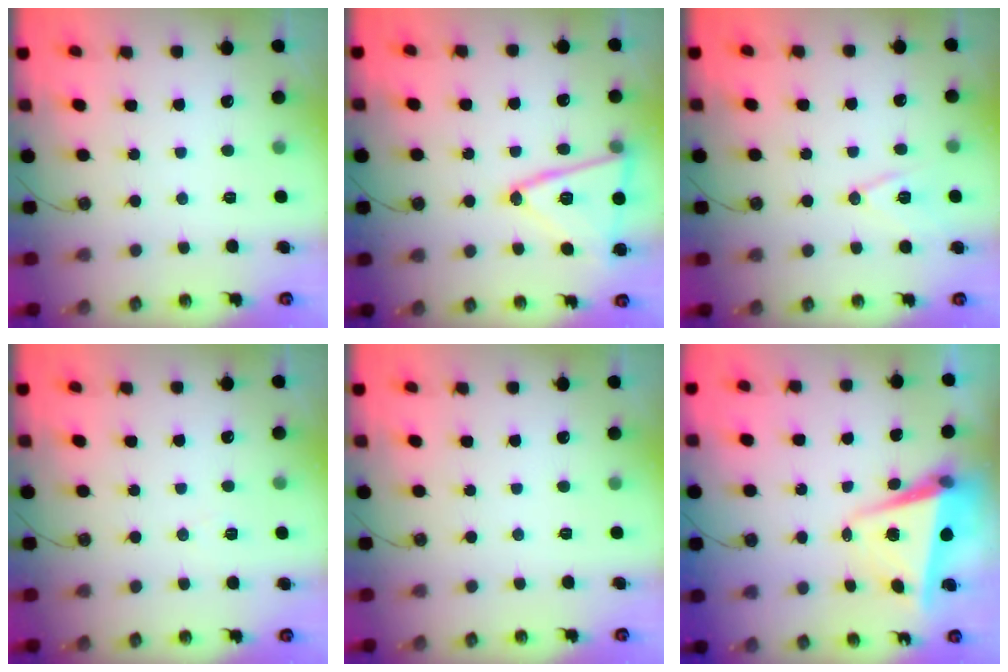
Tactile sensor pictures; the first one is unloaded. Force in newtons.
{"total": 15.7, "press": 15.5, "slide": 2.5}
{"total": 10.1, "press": 9.4, "slide": 3.5}
{"total": 4.9, "press": 3.3, "slide": 3.6}
{"total": 0.0}
{"total": 6.6, "press": 6.5, "slide": 1.4}